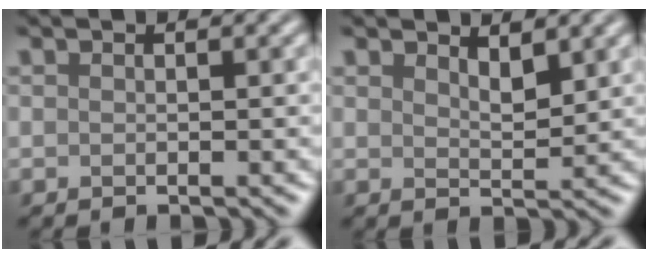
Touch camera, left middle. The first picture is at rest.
{"total": 1.9, "force": [1.6, 0.4, 0.9], "torque": [-0.015, -0.005, 0.026]}